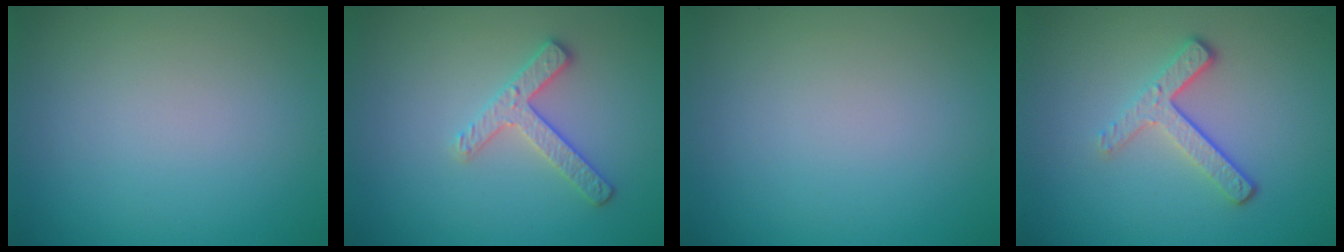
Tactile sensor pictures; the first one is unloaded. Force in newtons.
{"total": 2.5, "press": 2.4, "slide": 0.8}
{"total": 0.0}
{"total": 3.4, "press": 2.5, "slide": 2.3}